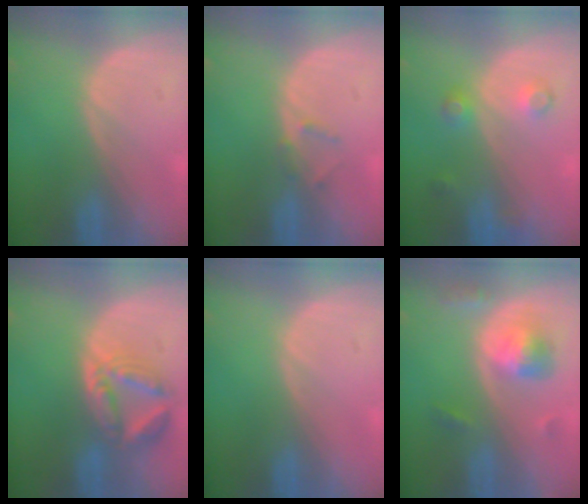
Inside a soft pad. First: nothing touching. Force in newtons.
{"total": 1.3, "press": 1.1, "slide": 0.8}
{"total": 3.6, "press": 3.3, "slide": 1.4}
{"total": 8.0, "press": 7.0, "slide": 3.8}
{"total": 0.0}
{"total": 5.6, "press": 5.2, "slide": 1.9}